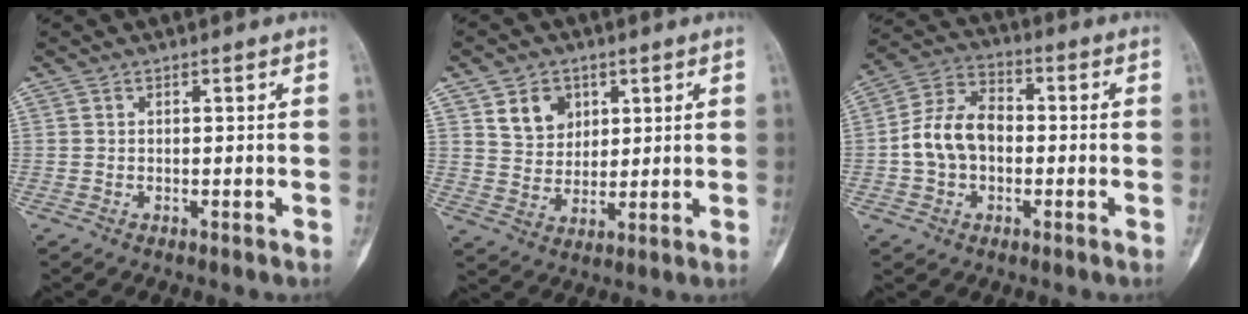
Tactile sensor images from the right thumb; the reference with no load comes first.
{"total": 7.5, "force": [3.4, 5.9, 3.2], "torque": [-0.027, -0.020, 0.066]}
{"total": 10.7, "force": [-0.9, 7.8, 7.3], "torque": [-0.126, 0.035, -0.027]}